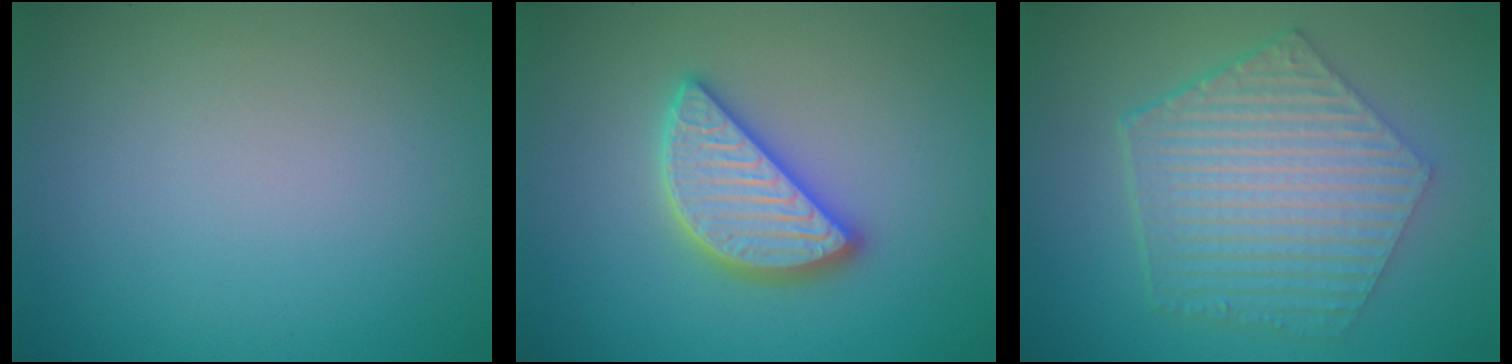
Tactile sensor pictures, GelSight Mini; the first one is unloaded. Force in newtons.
{"total": 4.7, "press": 4.7, "slide": 0.5}
{"total": 6.9, "press": 5.0, "slide": 4.8}